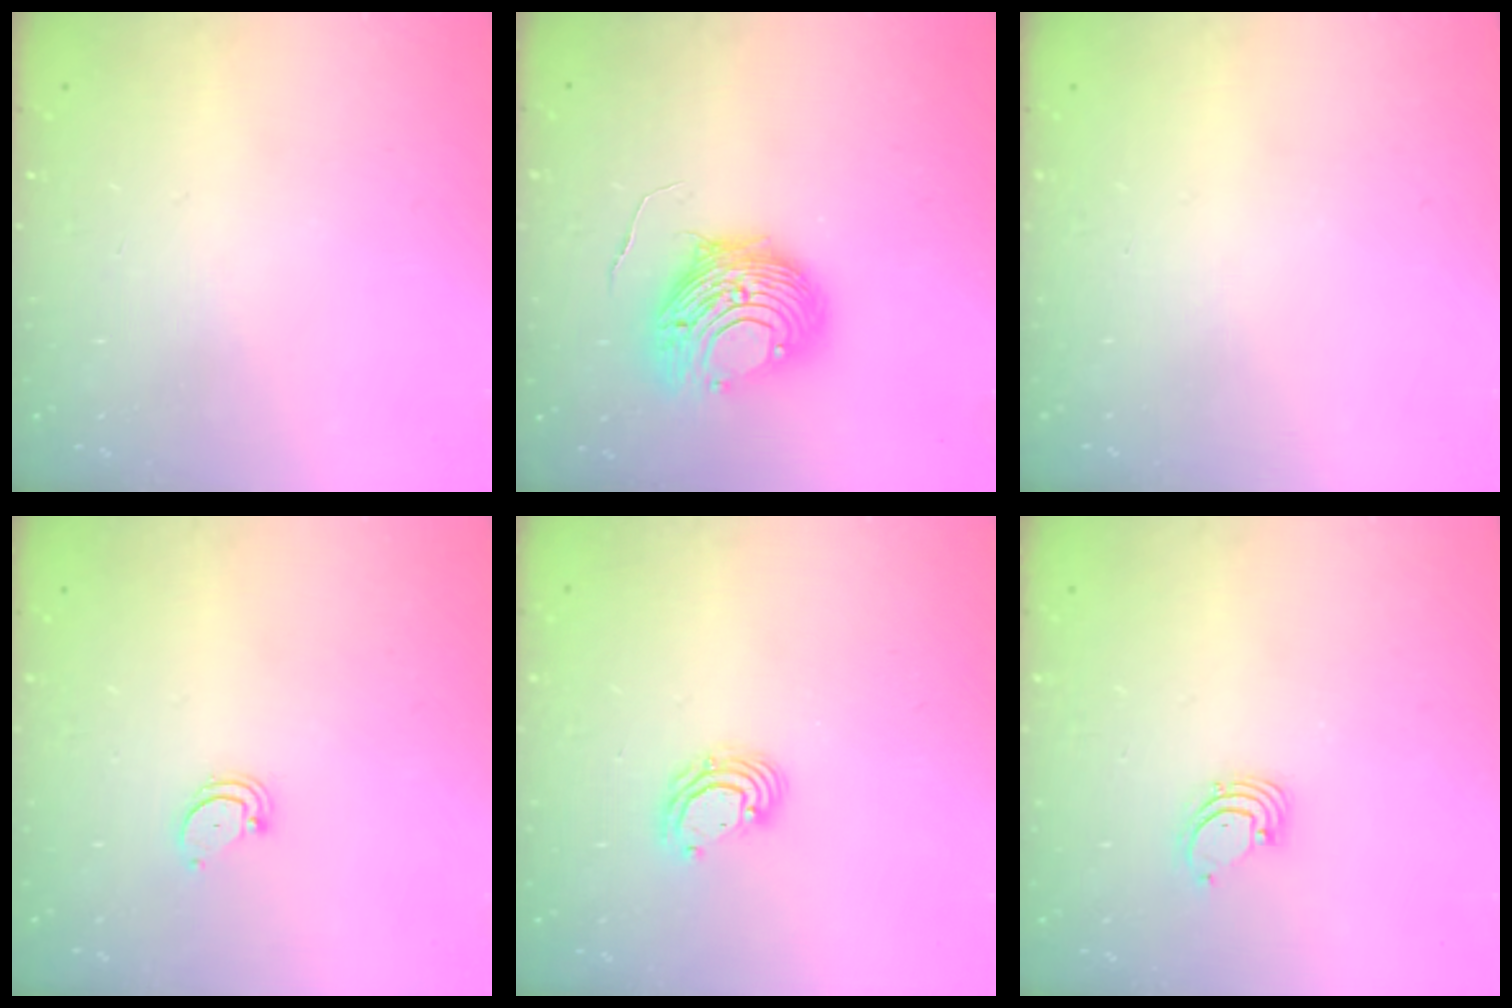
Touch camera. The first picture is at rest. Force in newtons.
{"total": 12.5, "press": 12.4, "slide": 1.4}
{"total": 0.0}
{"total": 1.8, "press": 1.8, "slide": 0.2}
{"total": 5.7, "press": 5.7, "slide": 0.2}
{"total": 1.5, "press": 1.5, "slide": 0.1}